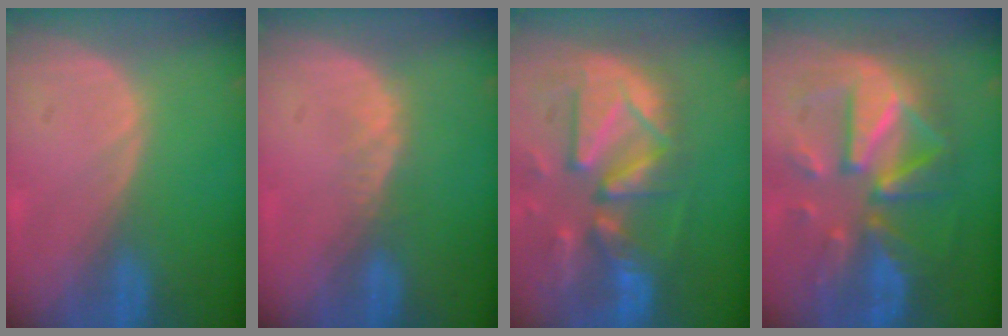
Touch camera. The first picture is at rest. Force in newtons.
{"total": 2.1, "press": 1.5, "slide": 1.4}
{"total": 13.3, "press": 11.4, "slide": 6.7}
{"total": 12.2, "press": 12.1, "slide": 1.1}